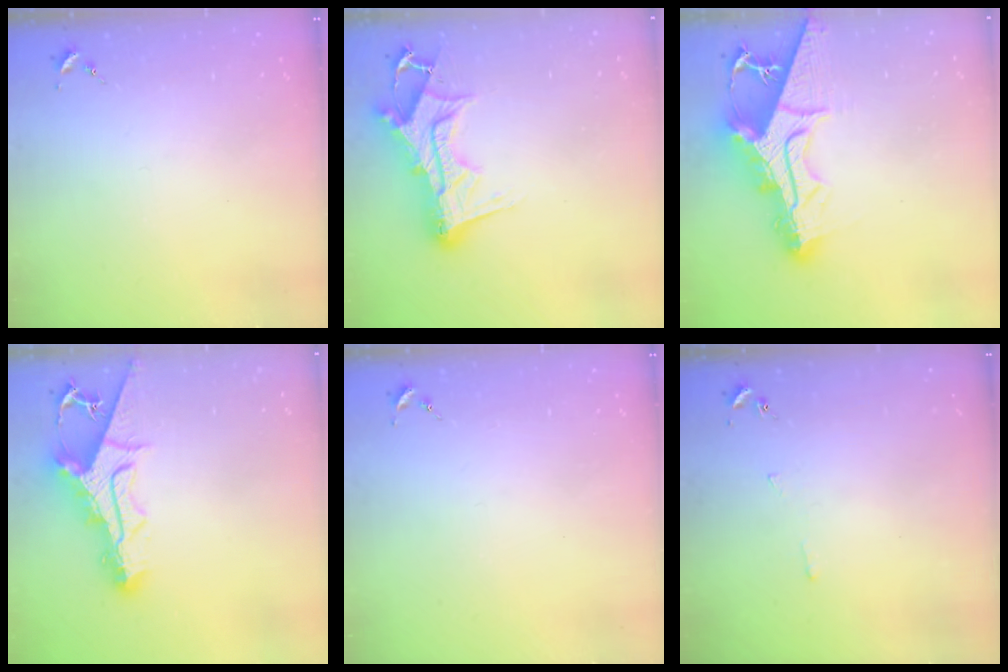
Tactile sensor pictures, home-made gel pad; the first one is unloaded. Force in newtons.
{"total": 16.0, "press": 15.9, "slide": 1.6}
{"total": 20.6, "press": 20.5, "slide": 1.6}
{"total": 14.8, "press": 14.7, "slide": 0.9}
{"total": 0.0}
{"total": 2.5, "press": 2.5, "slide": 0.3}